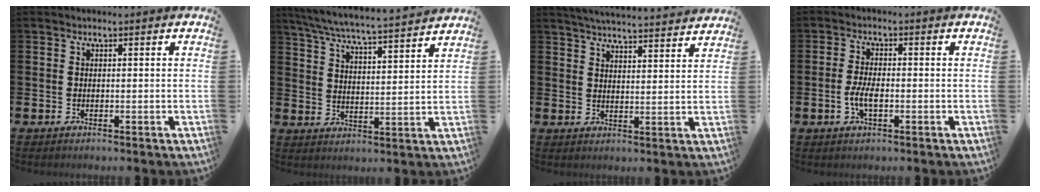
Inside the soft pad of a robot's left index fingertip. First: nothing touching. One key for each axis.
{"total": 6.5, "fx": 6.2, "fy": 0.0, "fz": 1.9, "tx": -0.063, "ty": -0.048, "tz": 0.107}
{"total": 4.9, "fx": 4.9, "fy": -0.1, "fz": 0.5, "tx": -0.021, "ty": -0.036, "tz": 0.085}
{"total": 3.4, "fx": -0.9, "fy": 1.4, "fz": 3.0, "tx": -0.058, "ty": 0.000, "tz": -0.018}